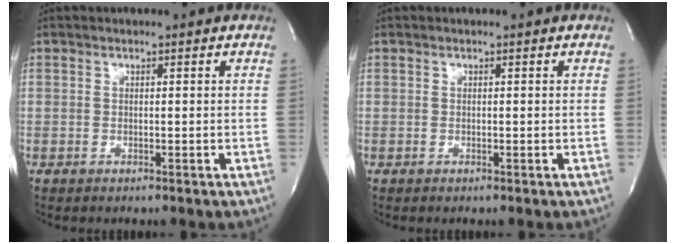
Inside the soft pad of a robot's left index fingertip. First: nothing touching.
{"total": 0.0}